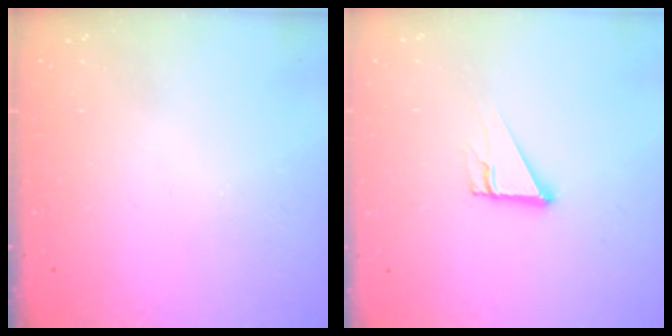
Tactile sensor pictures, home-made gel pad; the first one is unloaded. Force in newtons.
{"total": 4.3, "press": 4.3, "slide": 0.4}